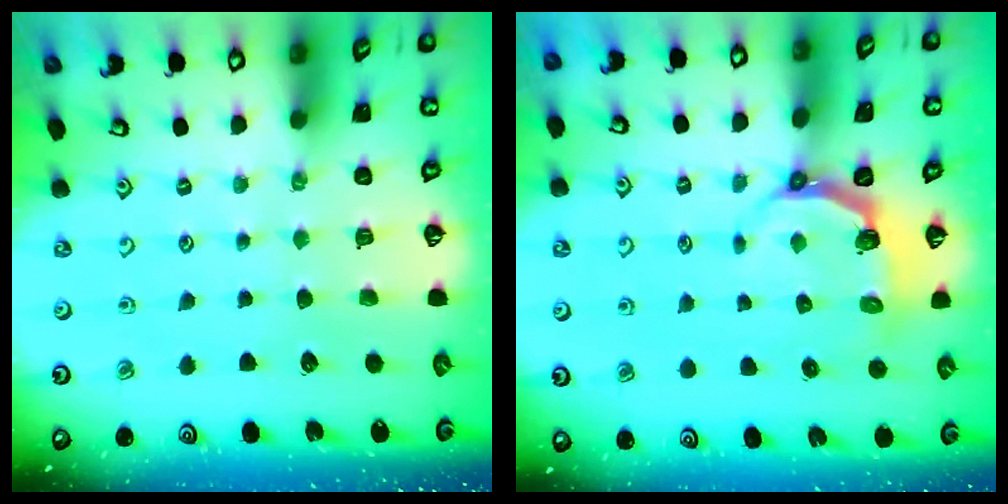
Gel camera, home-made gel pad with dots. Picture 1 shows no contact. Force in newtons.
{"total": 4.1, "press": 3.0, "slide": 2.9}